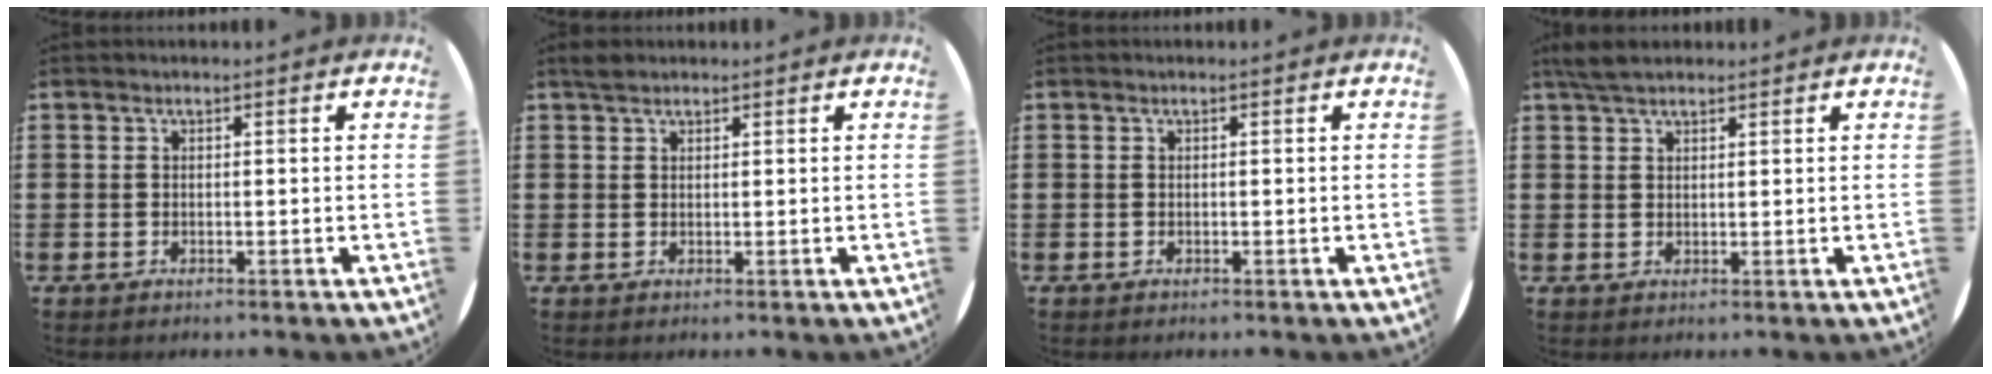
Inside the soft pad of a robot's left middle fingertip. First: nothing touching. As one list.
[{"total": 1.5, "force": [1.3, 0.7, 0.2], "torque": [0.001, 0.003, 0.024]}, {"total": 0.0}, {"total": 3.5, "force": [2.9, 1.3, 1.3], "torque": [-0.023, 0.001, 0.054]}]